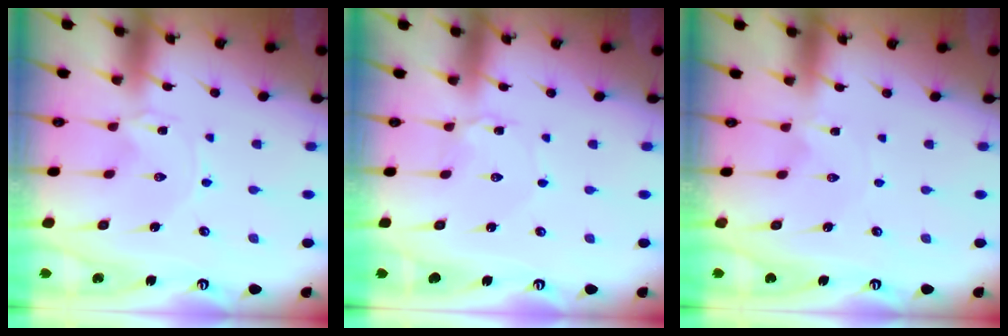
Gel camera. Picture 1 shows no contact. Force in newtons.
{"total": 2.3, "press": 2.3, "slide": 0.3}
{"total": 0.7, "press": 0.7, "slide": 0.1}